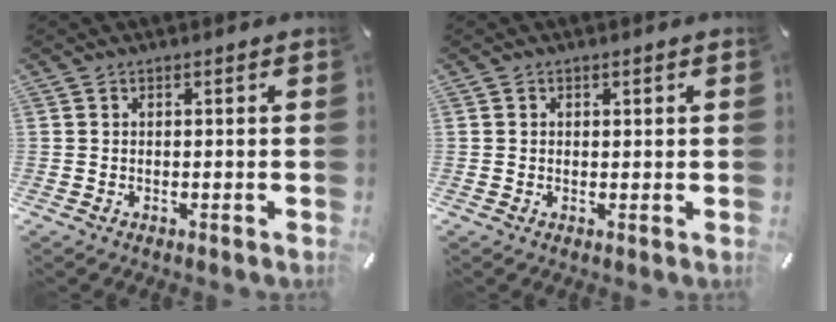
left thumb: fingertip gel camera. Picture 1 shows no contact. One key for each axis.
{"total": 0.9, "fx": 0.3, "fy": 0.9, "fz": 0.2, "tx": 0.005, "ty": 0.001, "tz": 0.004}